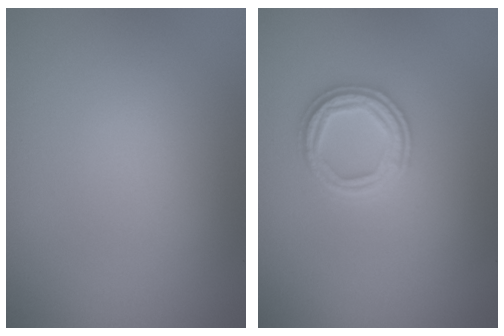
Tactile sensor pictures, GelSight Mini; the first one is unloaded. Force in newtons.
{"total": 2.7, "press": 2.7, "slide": 0.3}